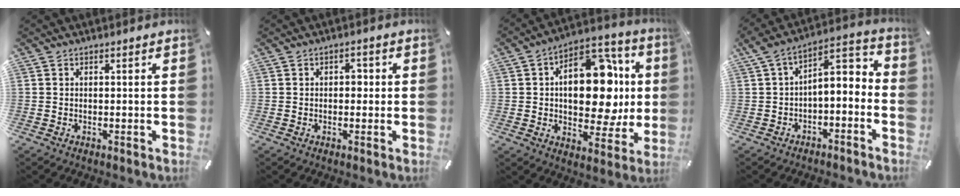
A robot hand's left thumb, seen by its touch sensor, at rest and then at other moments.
{"total": 2.2, "force": [0.0, 1.5, 1.6], "torque": [-0.017, 0.002, -0.009]}
{"total": 20.9, "force": [2.1, 12.7, 16.5], "torque": [-0.217, -0.012, 0.037]}
{"total": 5.5, "force": [-0.8, 3.9, 3.8], "torque": [-0.048, -0.001, -0.022]}